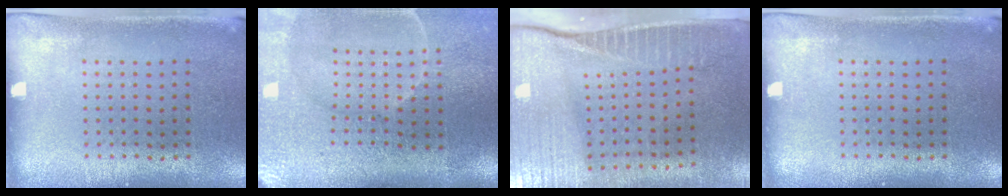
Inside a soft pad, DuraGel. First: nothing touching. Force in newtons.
{"total": 4.6, "press": 3.8, "slide": 2.5}
{"total": 4.1, "press": 3.6, "slide": 1.9}
{"total": 0.0}